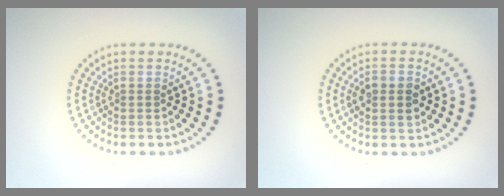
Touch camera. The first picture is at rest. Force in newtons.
{"total": 2.1, "press": 2.1, "slide": 0.1}